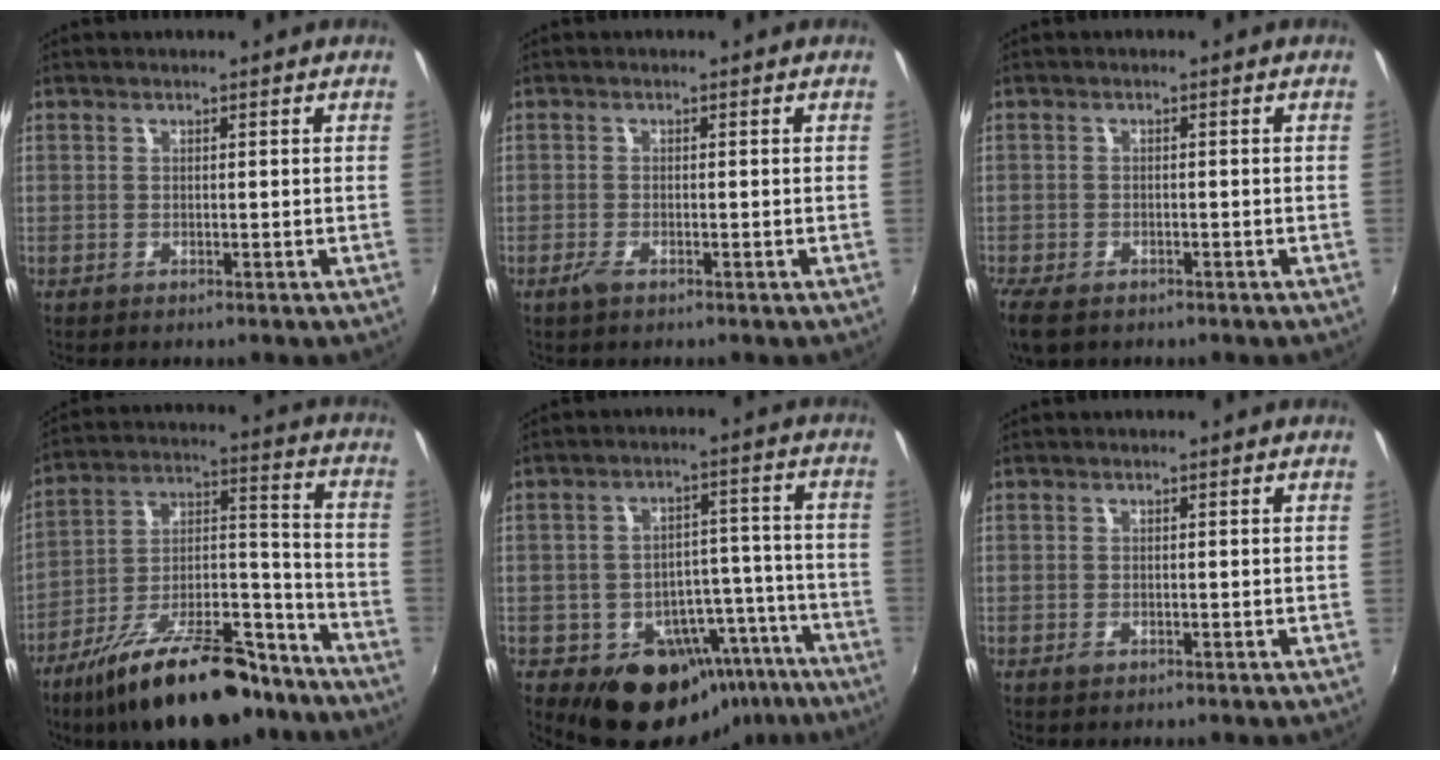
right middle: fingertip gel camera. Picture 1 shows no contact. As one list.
[{"total": 1.7, "force": [-1.2, 0.5, 1.2], "torque": [-0.027, -0.005, -0.023]}, {"total": 5.6, "force": [-3.9, 2.6, 3.1], "torque": [-0.079, -0.021, -0.070]}, {"total": 24.2, "force": [-17.5, 8.8, 14.2], "torque": [-0.233, 0.010, -0.263]}, {"total": 15.9, "force": [-10.5, 10.5, 5.5], "torque": [-0.083, 0.048, -0.112]}, {"total": 0.8, "force": [-0.5, 0.5, 0.5], "torque": [-0.009, -0.003, -0.009]}]